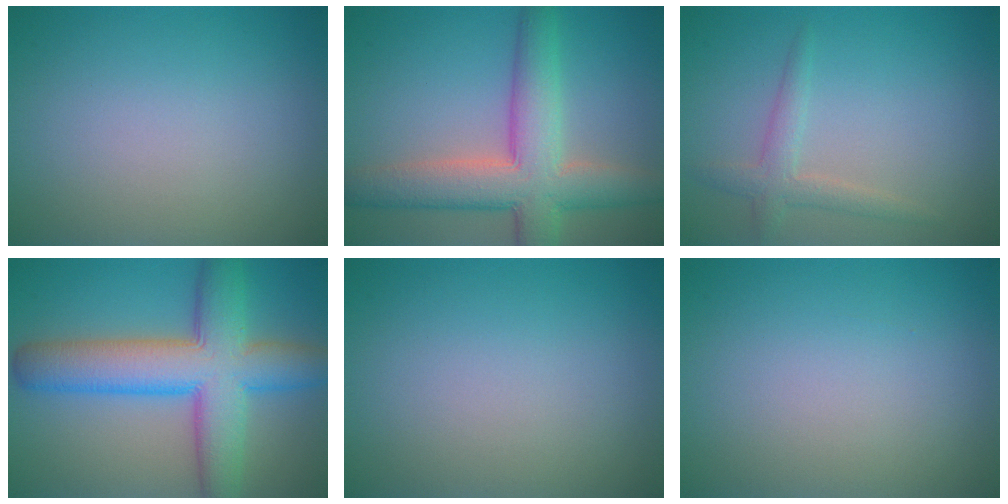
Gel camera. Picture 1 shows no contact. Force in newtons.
{"total": 8.0, "press": 8.0, "slide": 0.4}
{"total": 2.1, "press": 2.1, "slide": 0.1}
{"total": 9.9, "press": 9.9, "slide": 0.2}
{"total": 0.0}
{"total": 0.0}